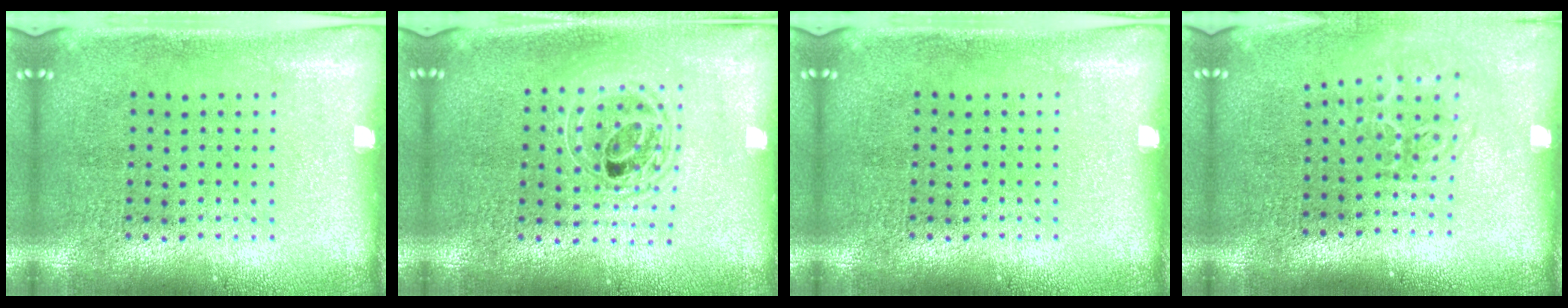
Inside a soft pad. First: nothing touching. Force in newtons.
{"total": 1.6, "press": 1.4, "slide": 0.8}
{"total": 0.0}
{"total": 1.7, "press": 1.1, "slide": 1.2}